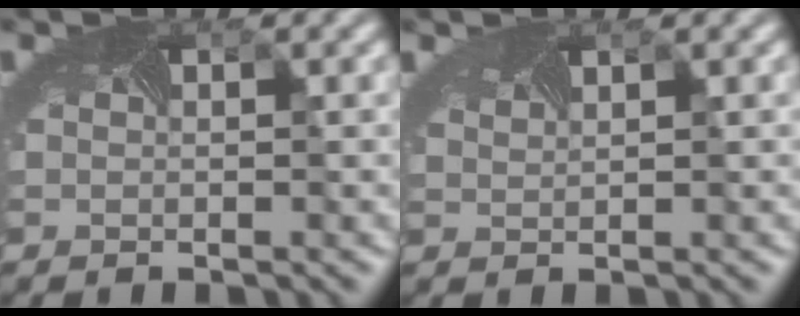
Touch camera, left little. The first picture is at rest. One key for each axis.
{"total": 2.1, "fx": 1.8, "fy": 0.5, "fz": 0.9, "tx": -0.021, "ty": 0.011, "tz": 0.024}